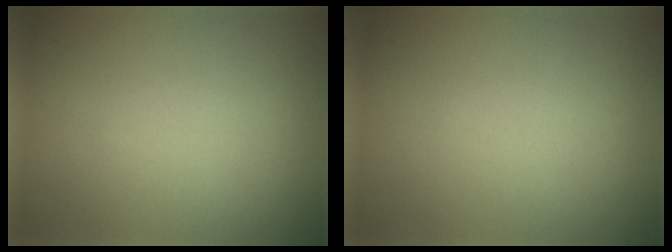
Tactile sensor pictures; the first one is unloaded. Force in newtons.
{"total": 0.0}